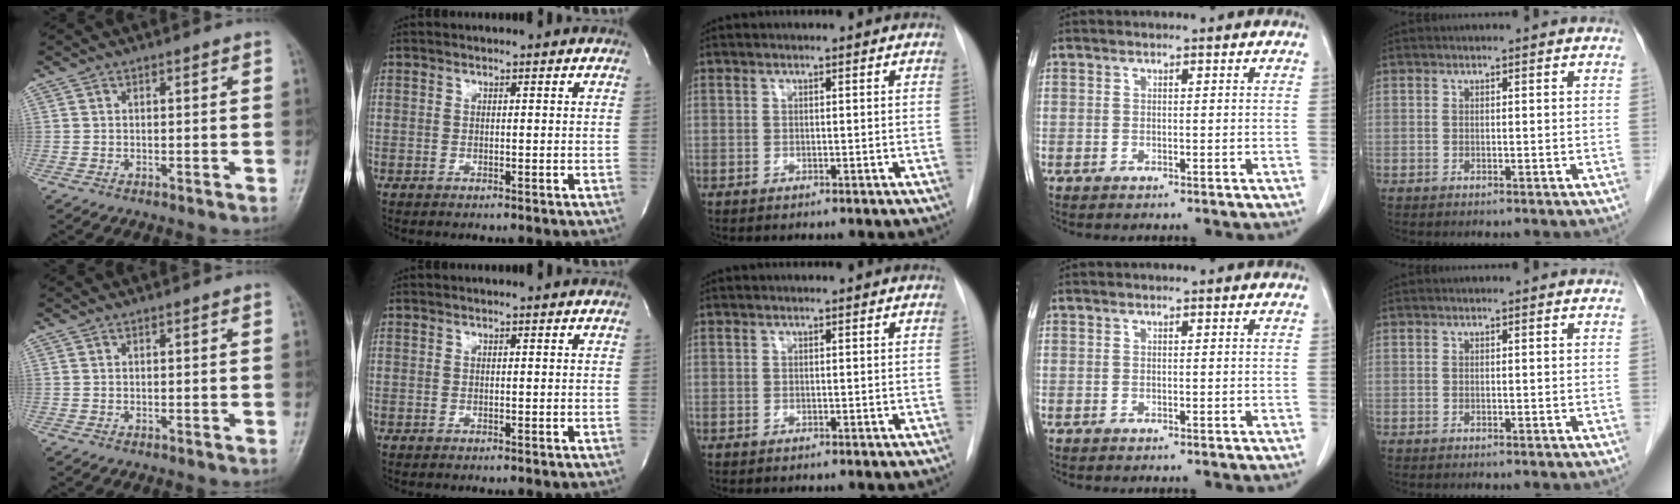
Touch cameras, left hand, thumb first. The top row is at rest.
{}